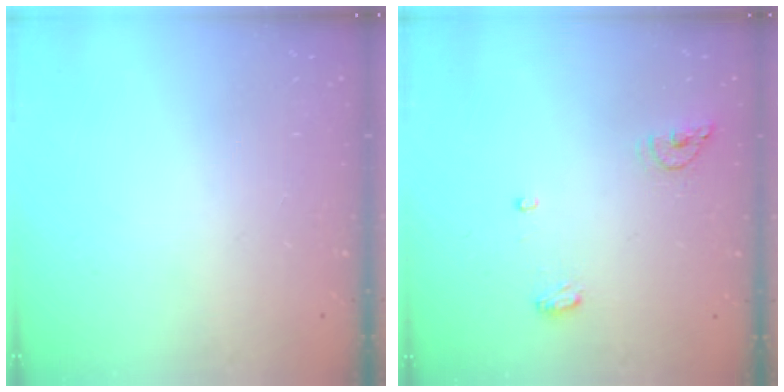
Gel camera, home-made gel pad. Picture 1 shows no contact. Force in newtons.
{"total": 10.0, "press": 7.3, "slide": 6.9}